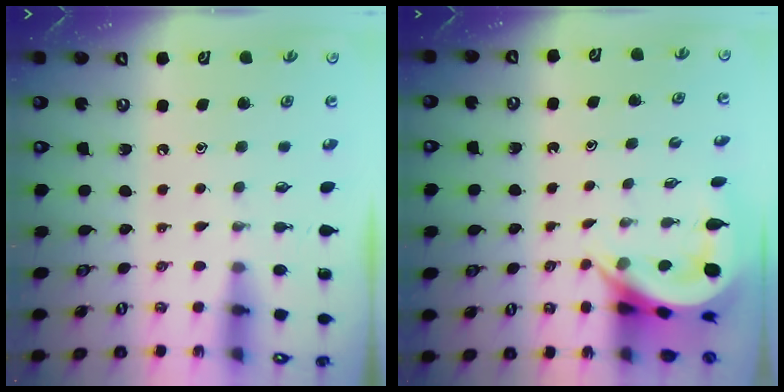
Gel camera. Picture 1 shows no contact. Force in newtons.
{"total": 5.8, "press": 5.8, "slide": 0.3}